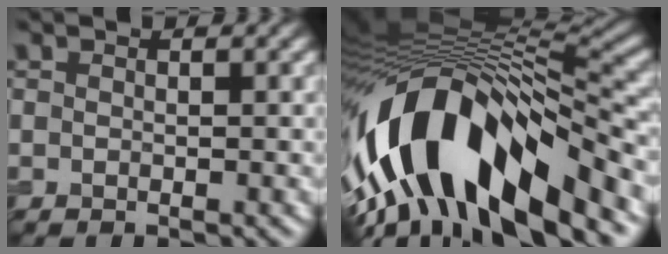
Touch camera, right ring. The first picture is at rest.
{"total": 15.7, "force": [-6.2, 6.5, 12.9], "torque": [-0.234, 0.010, -0.095]}